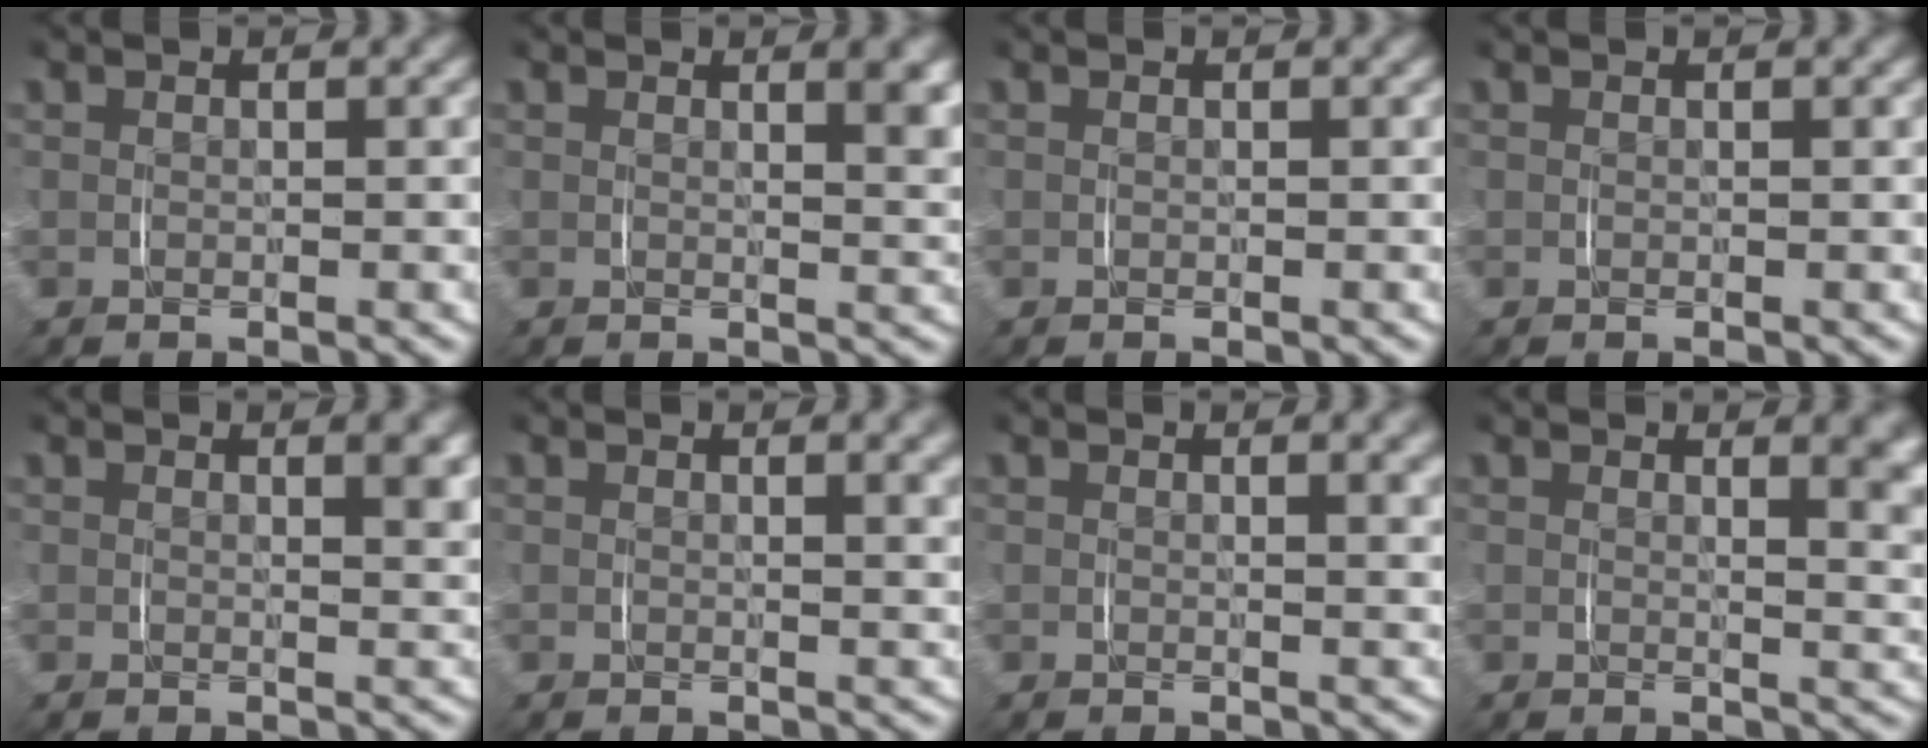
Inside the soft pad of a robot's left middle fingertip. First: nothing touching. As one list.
[{"total": 2.6, "force": [1.4, 0.5, 2.1], "torque": [-0.019, -0.001, 0.020]}, {"total": 0.0}, {"total": 0.0}, {"total": 2.0, "force": [1.2, 0.3, 1.6], "torque": [-0.015, -0.001, 0.018]}, {"total": 2.3, "force": [1.4, 0.4, 1.7], "torque": [-0.013, 0.008, 0.017]}, {"total": 1.9, "force": [1.2, 0.3, 1.5], "torque": [-0.011, 0.007, 0.015]}, {"total": 4.3, "force": [2.3, 1.3, 3.4], "torque": [-0.028, 0.001, 0.030]}]